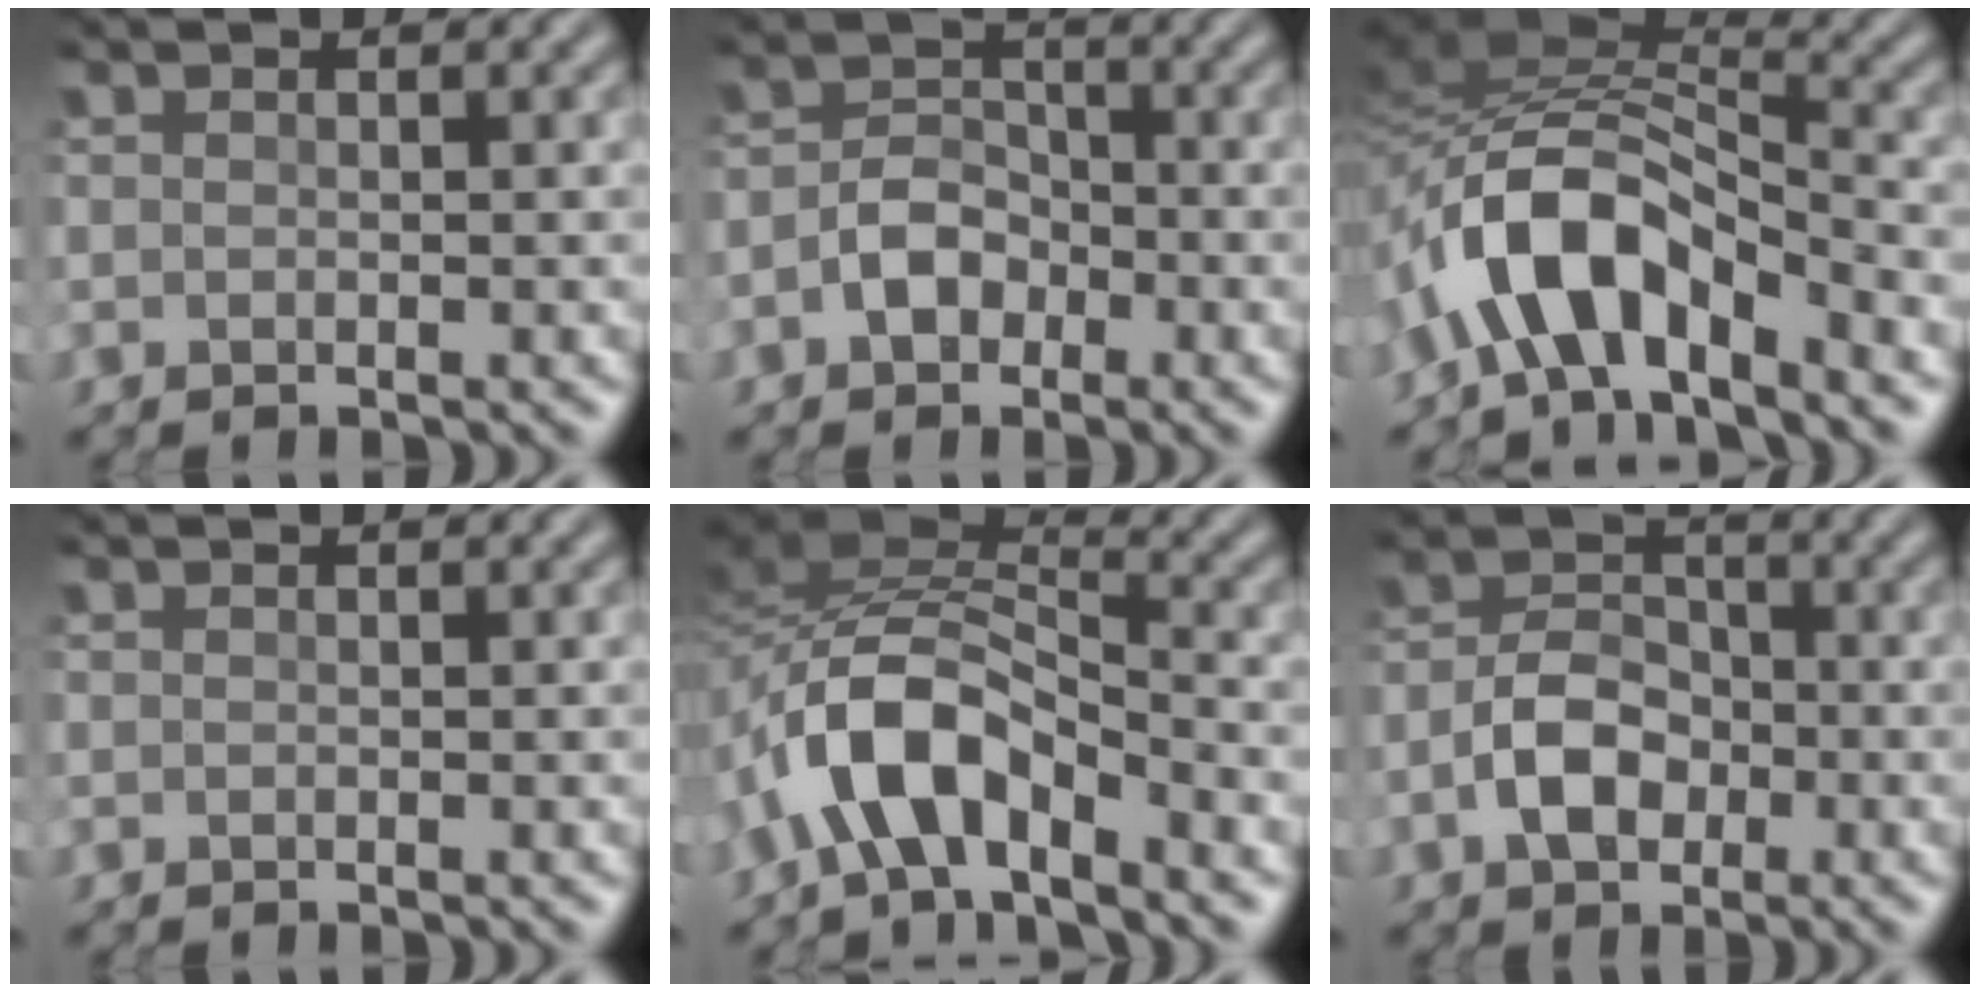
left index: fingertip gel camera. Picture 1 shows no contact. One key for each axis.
{"total": 2.9, "fx": -1.2, "fy": 2.0, "fz": 1.7, "tx": -0.031, "ty": 0.011, "tz": -0.022}
{"total": 7.6, "fx": -4.6, "fy": 2.6, "fz": 5.5, "tx": -0.096, "ty": 0.013, "tz": -0.092}
{"total": 0.0}
{"total": 6.4, "fx": -4.2, "fy": 2.3, "fz": 4.2, "tx": -0.075, "ty": 0.008, "tz": -0.084}
{"total": 4.2, "fx": -1.5, "fy": 2.7, "fz": 2.8, "tx": -0.053, "ty": 0.009, "tz": -0.030}